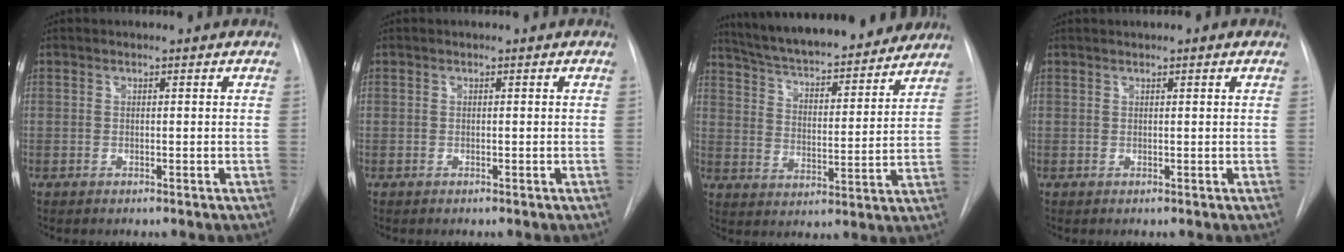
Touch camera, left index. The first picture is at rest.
{"total": 0.0}
{"total": 22.6, "force": [20.1, 4.2, 9.5], "torque": [-0.159, -0.003, 0.285]}
{"total": 1.6, "force": [1.1, 0.1, 1.1], "torque": [-0.014, 0.016, 0.014]}